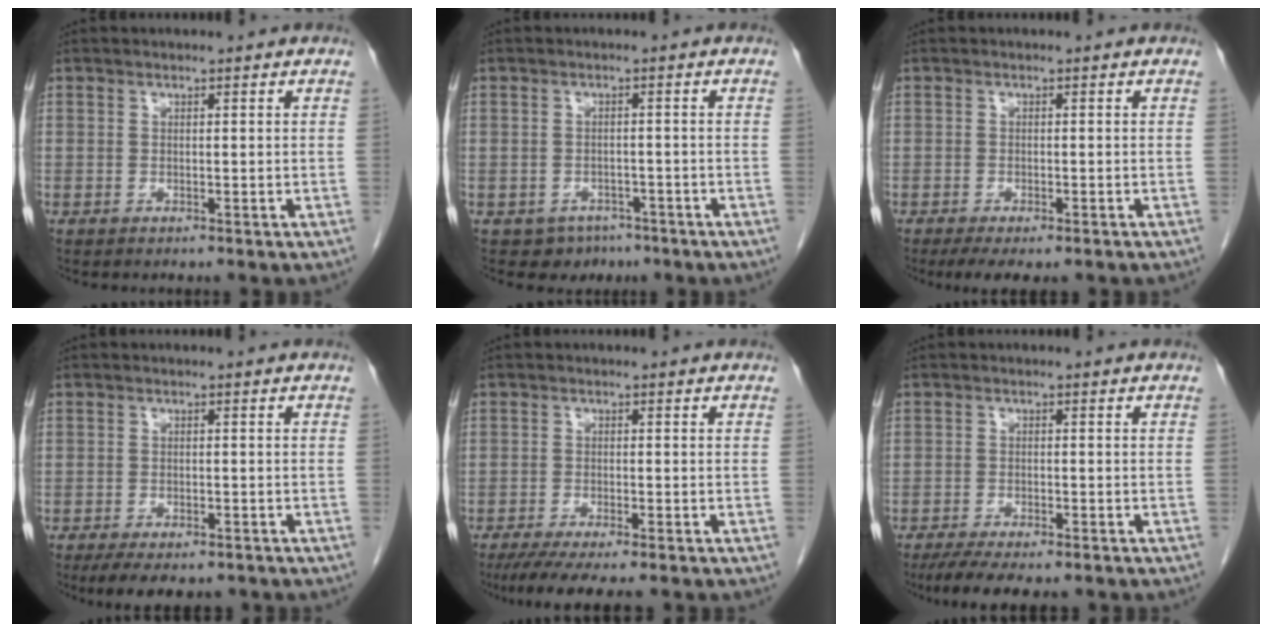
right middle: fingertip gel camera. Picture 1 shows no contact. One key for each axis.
{"total": 4.1, "fx": -2.7, "fy": 3.0, "fz": 0.5, "tx": -0.005, "ty": 0.009, "tz": -0.032}
{"total": 5.6, "fx": -4.1, "fy": 1.8, "fz": 3.3, "tx": -0.048, "ty": -0.012, "tz": -0.060}
{"total": 8.5, "fx": -6.7, "fy": 3.2, "fz": 4.1, "tx": -0.056, "ty": -0.007, "tz": -0.091}
{"total": 9.7, "fx": -8.1, "fy": 1.0, "fz": 5.2, "tx": -0.070, "ty": -0.018, "tz": -0.122}
{"total": 9.6, "fx": -7.9, "fy": 2.2, "fz": 4.9, "tx": -0.072, "ty": -0.012, "tz": -0.118}